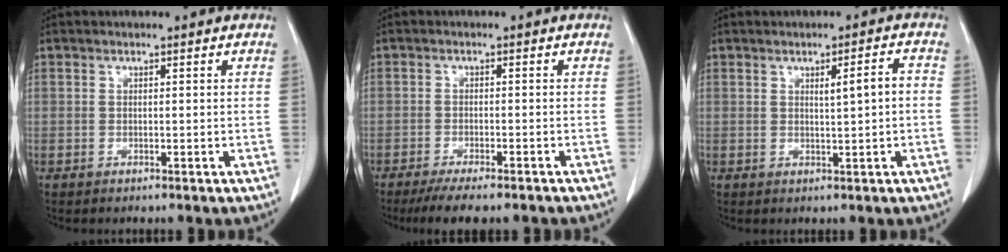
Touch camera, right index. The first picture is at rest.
{"total": 9.2, "force": [-7.7, 1.6, 4.8], "torque": [-0.061, -0.009, -0.109]}
{"total": 3.3, "force": [0.2, 0.3, 3.3], "torque": [-0.053, 0.005, 0.006]}